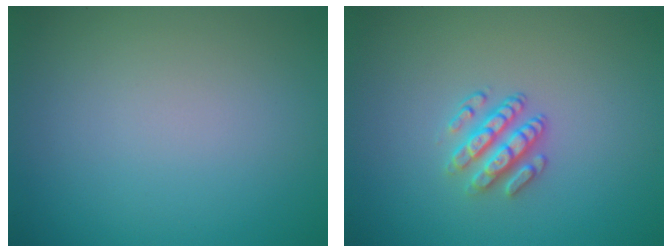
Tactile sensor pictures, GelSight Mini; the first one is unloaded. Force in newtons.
{"total": 2.8, "press": 2.4, "slide": 1.5}